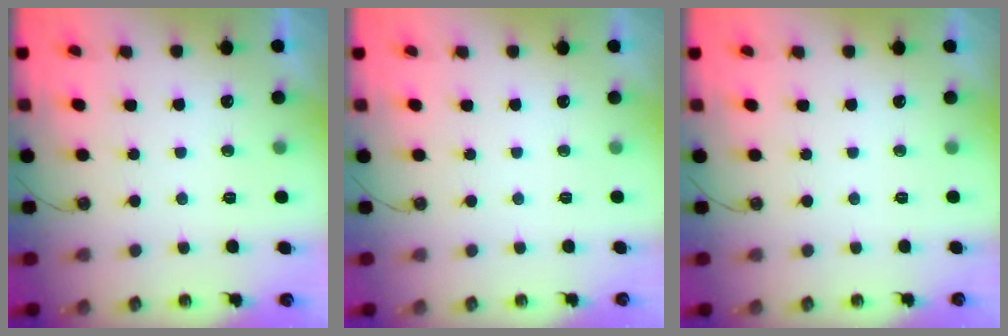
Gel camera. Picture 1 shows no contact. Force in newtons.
{"total": 0.0}
{"total": 0.0}